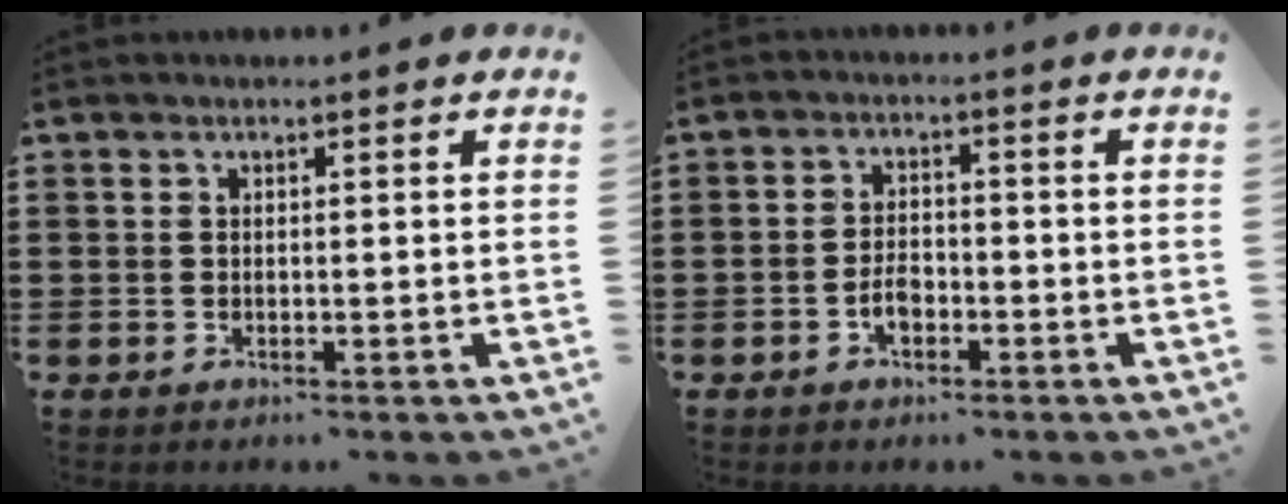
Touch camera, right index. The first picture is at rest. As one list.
[{"total": 2.8, "force": [-1.4, 1.6, 1.8], "torque": [-0.042, 0.002, -0.029]}]